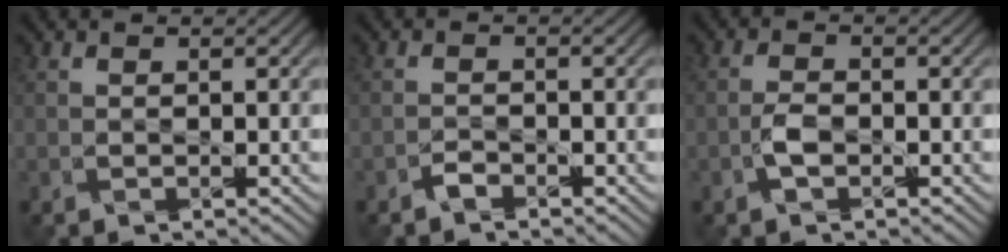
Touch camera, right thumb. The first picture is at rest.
{"total": 1.1, "force": [-1.1, 0.0, -0.1], "torque": [0.002, 0.002, -0.028]}
{"total": 2.3, "force": [-1.2, 1.1, 1.6], "torque": [-0.037, 0.002, -0.030]}